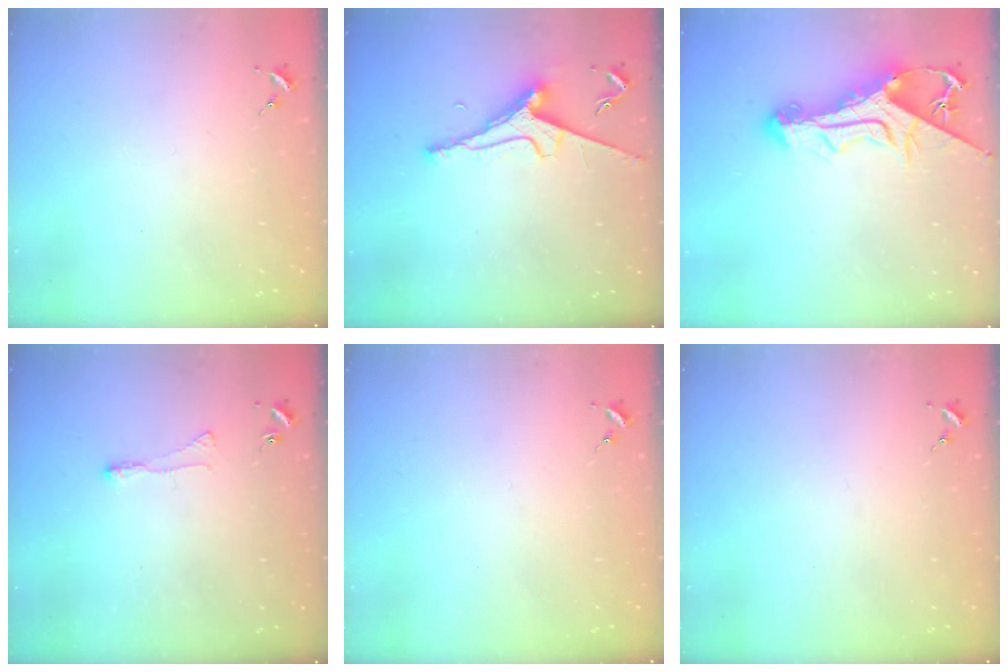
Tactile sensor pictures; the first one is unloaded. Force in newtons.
{"total": 8.0, "press": 7.9, "slide": 1.2}
{"total": 14.6, "press": 14.5, "slide": 1.8}
{"total": 3.0, "press": 2.9, "slide": 0.6}
{"total": 0.0}
{"total": 0.0}